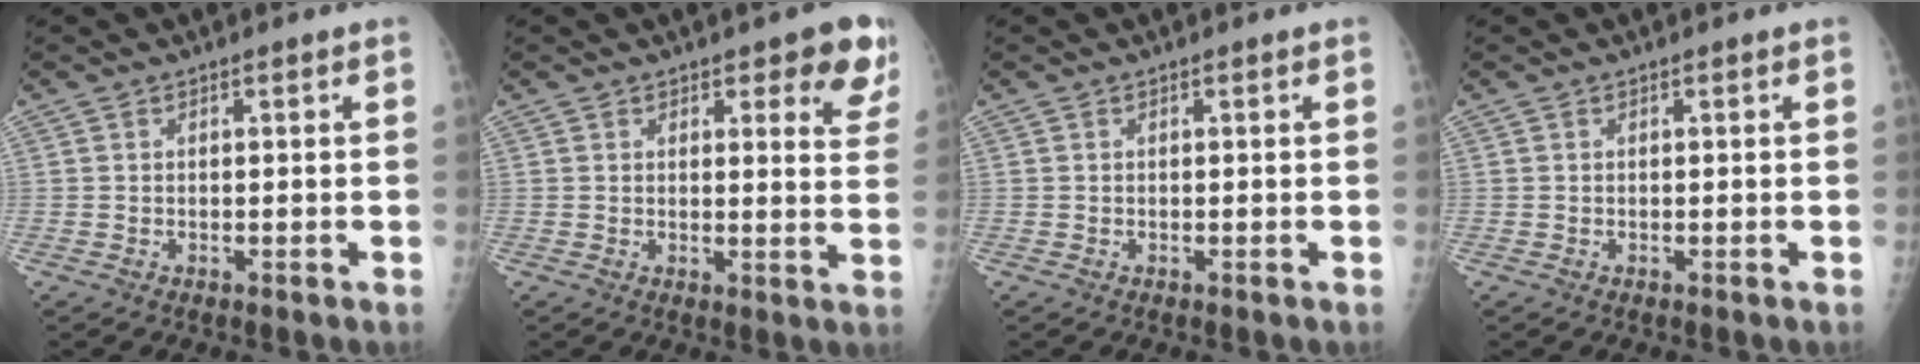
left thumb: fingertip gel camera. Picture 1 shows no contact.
{"total": 7.6, "force": [5.0, 3.7, 4.4], "torque": [-0.010, -0.029, 0.046]}
{"total": 0.0}
{"total": 0.0}